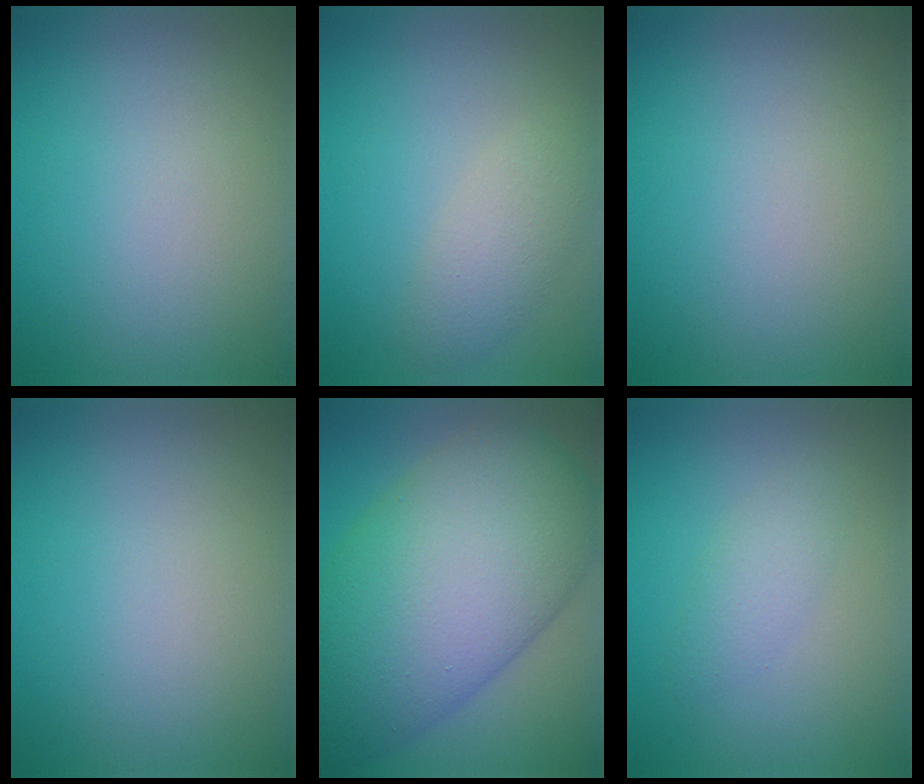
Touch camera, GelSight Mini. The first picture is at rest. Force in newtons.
{"total": 2.8, "press": 2.8, "slide": 0.2}
{"total": 0.0}
{"total": 0.0}
{"total": 15.1, "press": 15.1, "slide": 0.2}
{"total": 1.8, "press": 1.8, "slide": 0.1}